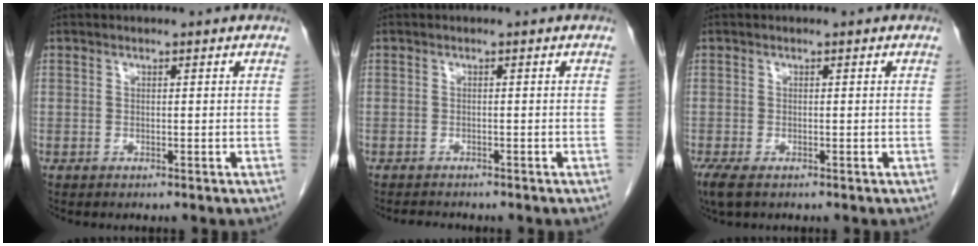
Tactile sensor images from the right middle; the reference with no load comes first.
{"total": 2.1, "force": [-1.9, 0.6, 0.6], "torque": [-0.016, -0.008, -0.024]}
{"total": 4.2, "force": [-2.9, 1.5, 2.7], "torque": [-0.061, -0.016, -0.047]}